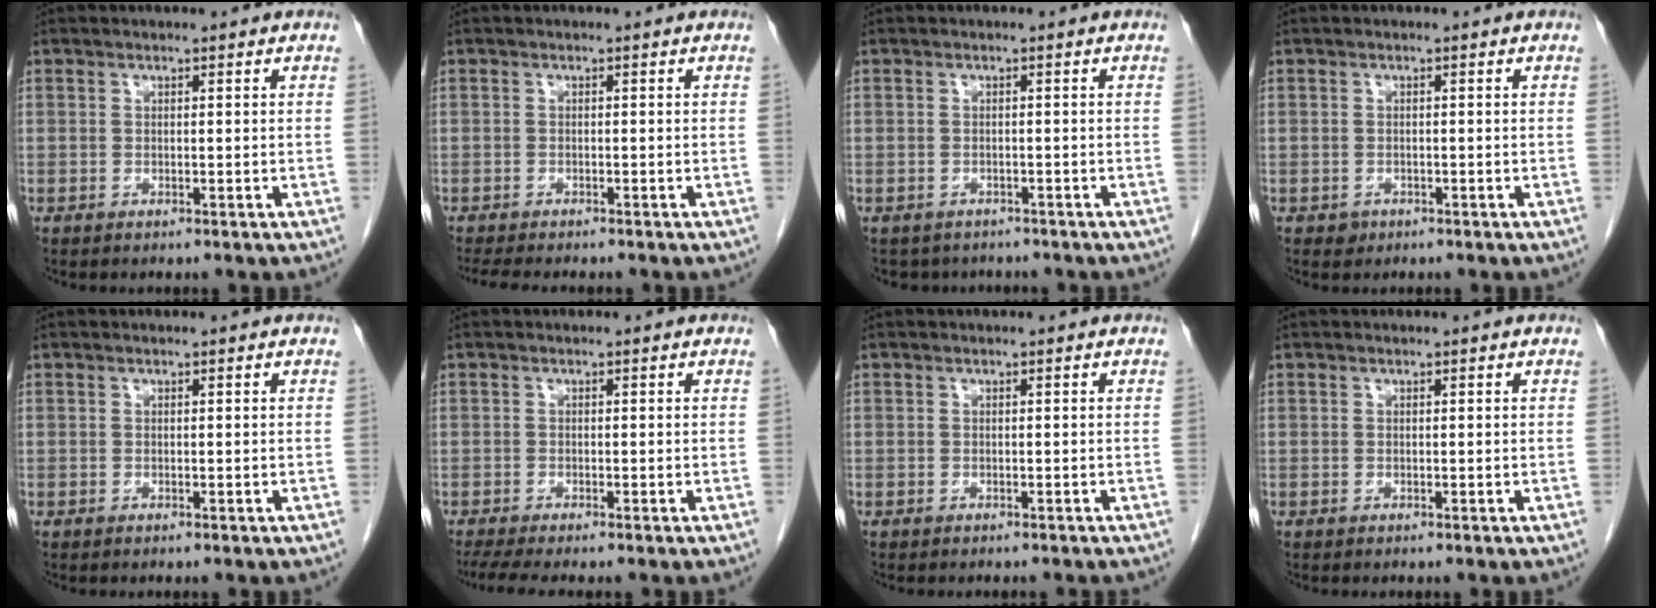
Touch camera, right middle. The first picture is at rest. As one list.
[{"total": 5.6, "force": [-4.8, 1.1, 2.7], "torque": [-0.038, -0.011, -0.070]}, {"total": 4.6, "force": [-3.9, 2.3, 0.3], "torque": [-0.001, 0.004, -0.048]}, {"total": 1.1, "force": [-0.6, 0.9, 0.2], "torque": [-0.001, 0.003, -0.007]}, {"total": 0.0}, {"total": 3.9, "force": [-3.2, 0.0, 2.3], "torque": [-0.040, -0.011, -0.057]}, {"total": 2.5, "force": [-2.3, 0.4, 0.9], "torque": [-0.015, -0.002, -0.026]}, {"total": 0.0}]